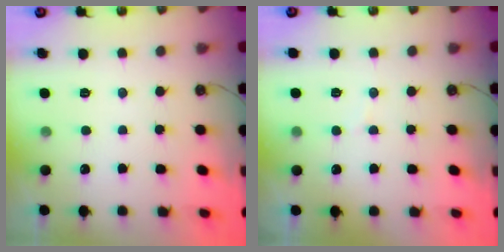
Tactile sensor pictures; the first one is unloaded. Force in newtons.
{"total": 2.9, "press": 2.7, "slide": 1.1}